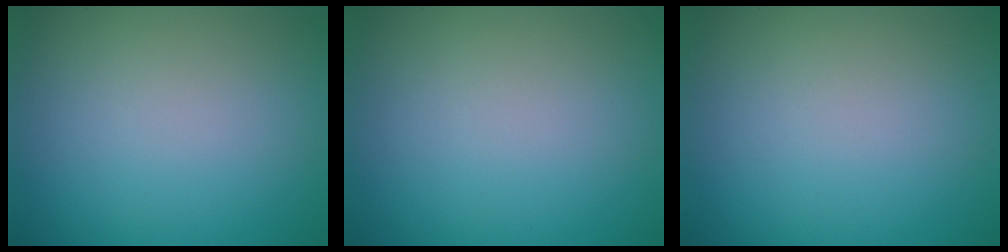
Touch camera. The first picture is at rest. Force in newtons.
{"total": 0.0}
{"total": 0.0}